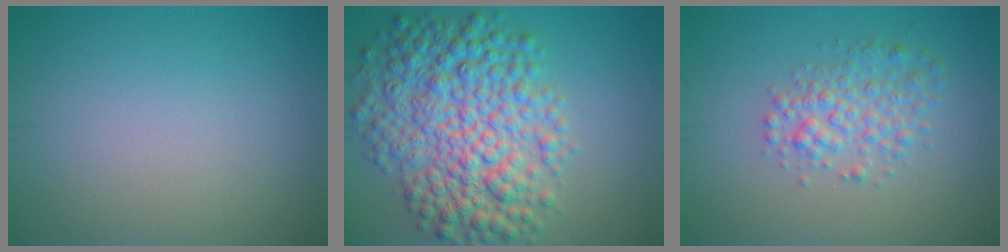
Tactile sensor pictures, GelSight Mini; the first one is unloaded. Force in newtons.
{"total": 9.1, "press": 9.1, "slide": 0.1}
{"total": 3.1, "press": 3.1, "slide": 0.1}